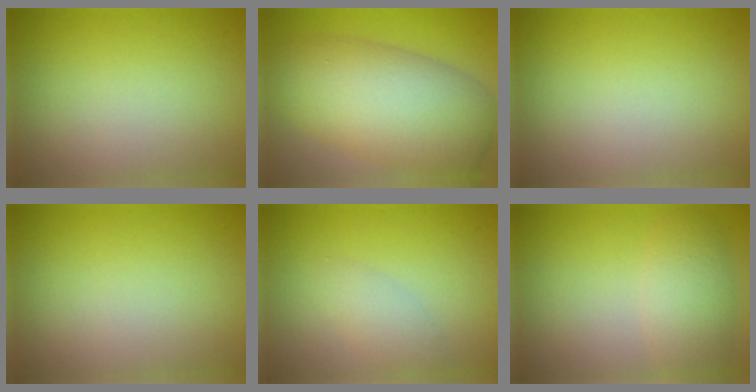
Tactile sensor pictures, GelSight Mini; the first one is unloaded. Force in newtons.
{"total": 11.1, "press": 11.0, "slide": 0.5}
{"total": 0.0}
{"total": 0.0}
{"total": 2.0, "press": 2.0, "slide": 0.1}
{"total": 3.6, "press": 3.6, "slide": 0.2}